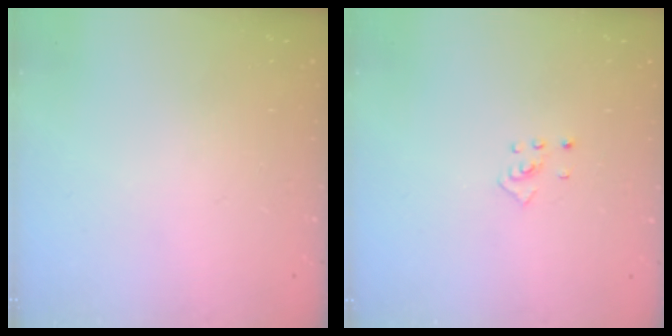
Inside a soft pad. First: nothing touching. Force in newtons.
{"total": 2.0, "press": 1.9, "slide": 0.8}